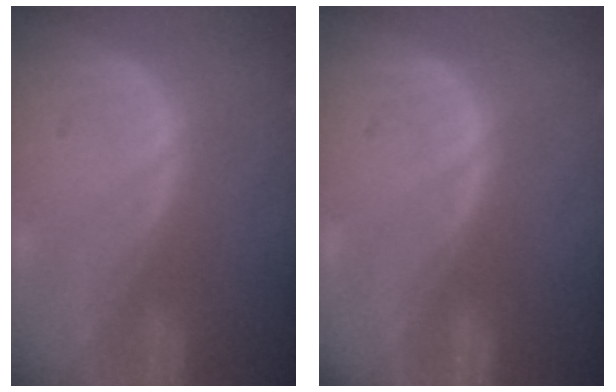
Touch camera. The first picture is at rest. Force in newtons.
{"total": 0.0}